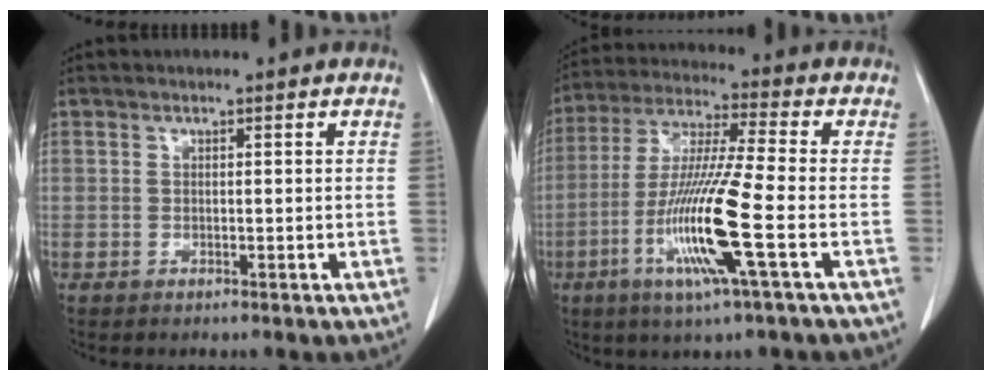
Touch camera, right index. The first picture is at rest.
{"total": 14.4, "force": [-4.6, -0.6, 13.7], "torque": [-0.283, -0.019, -0.091]}